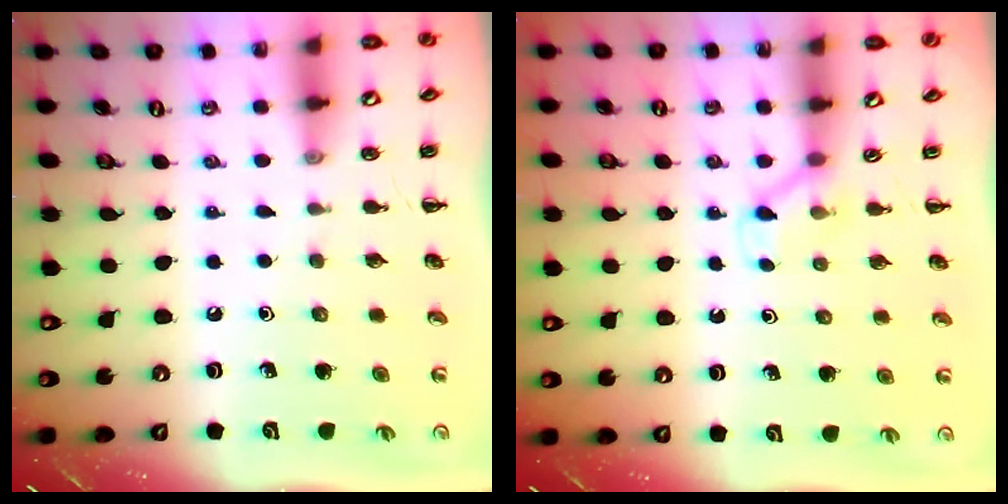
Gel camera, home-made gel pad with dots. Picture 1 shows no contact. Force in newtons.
{"total": 3.9, "press": 3.7, "slide": 1.2}